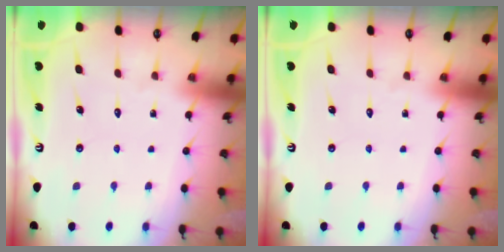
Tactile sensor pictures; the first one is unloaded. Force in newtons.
{"total": 0.0}